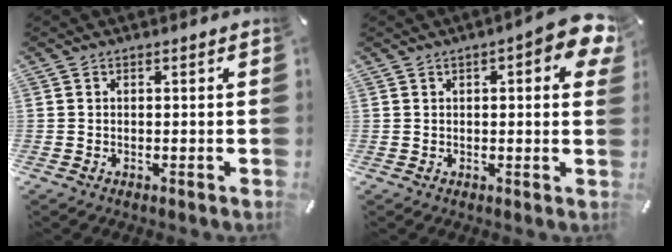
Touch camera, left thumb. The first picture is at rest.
{"total": 7.8, "force": [2.8, 2.6, 6.7], "torque": [-0.087, -0.010, 0.043]}